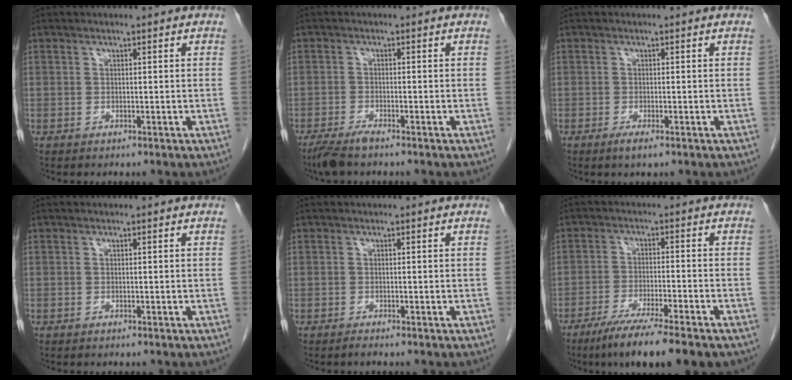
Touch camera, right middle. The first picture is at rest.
{"total": 3.5, "force": [-2.8, 0.4, 2.1], "torque": [-0.044, -0.009, -0.055]}
{"total": 1.6, "force": [-1.0, 0.1, 1.3], "torque": [-0.029, -0.006, -0.017]}
{"total": 0.0}
{"total": 0.5, "force": [-0.4, -0.2, 0.2], "torque": [-0.008, -0.003, -0.008]}
{"total": 10.2, "force": [-7.5, 0.0, 7.0], "torque": [-0.115, -0.028, -0.118]}